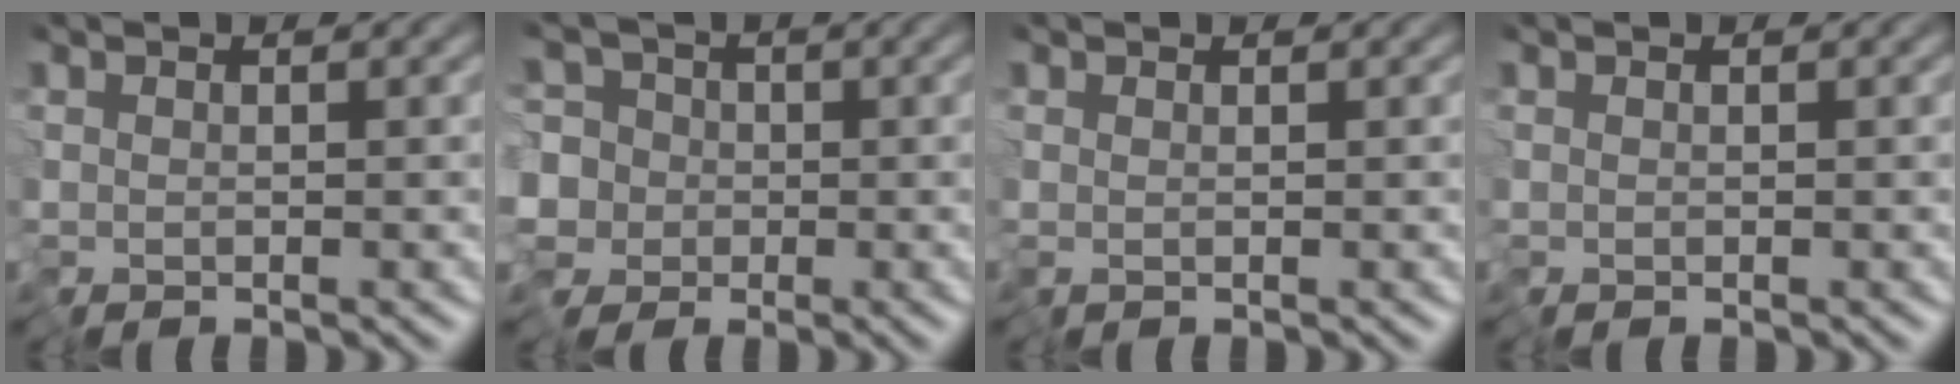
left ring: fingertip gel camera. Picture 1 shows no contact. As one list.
[{"total": 5.5, "force": [-0.8, 5.2, 1.5], "torque": [-0.020, 0.024, -0.058]}, {"total": 0.0}, {"total": 0.0}]